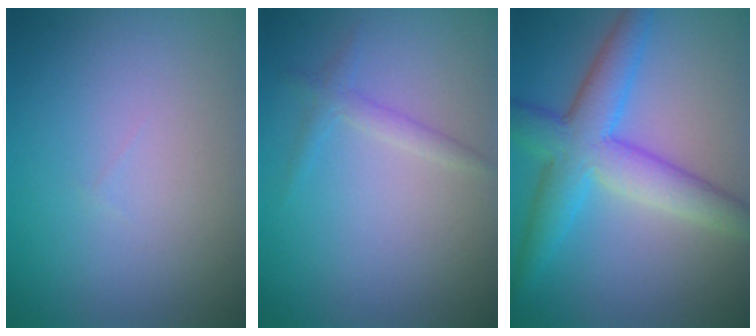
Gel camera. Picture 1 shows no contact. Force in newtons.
{"total": 1.3, "press": 1.3, "slide": 0.1}
{"total": 6.5, "press": 6.5, "slide": 0.2}